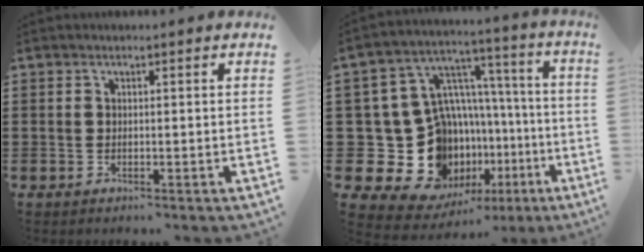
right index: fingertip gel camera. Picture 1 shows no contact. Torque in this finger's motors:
{"motor_torque": [1.31, -0.38, 0.32, 0.03]}